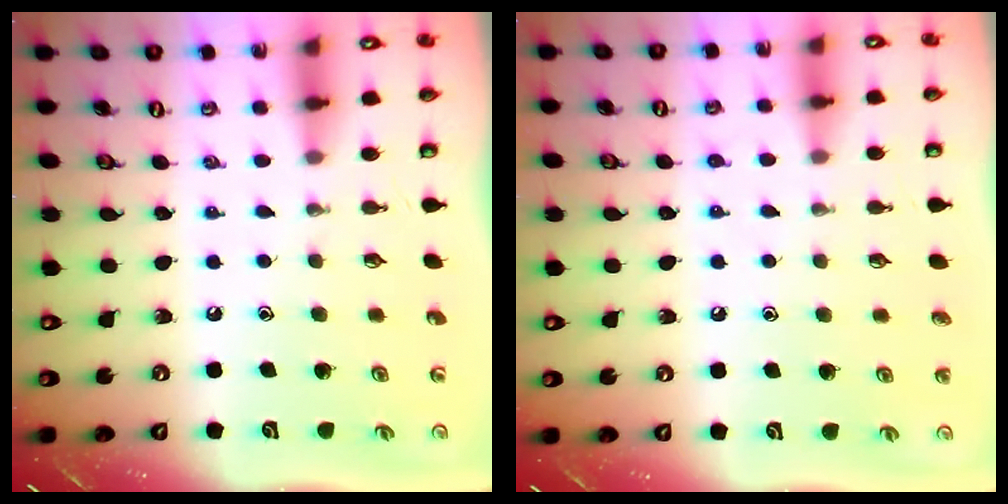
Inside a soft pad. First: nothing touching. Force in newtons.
{"total": 5.2, "press": 5.1, "slide": 0.6}